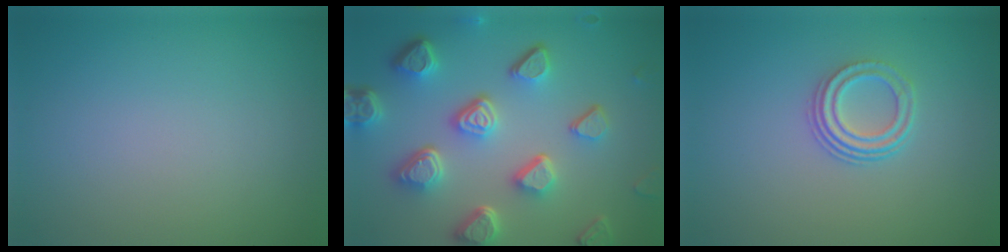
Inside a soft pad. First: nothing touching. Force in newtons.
{"total": 7.5, "press": 5.6, "slide": 5.0}
{"total": 2.9, "press": 2.1, "slide": 2.0}